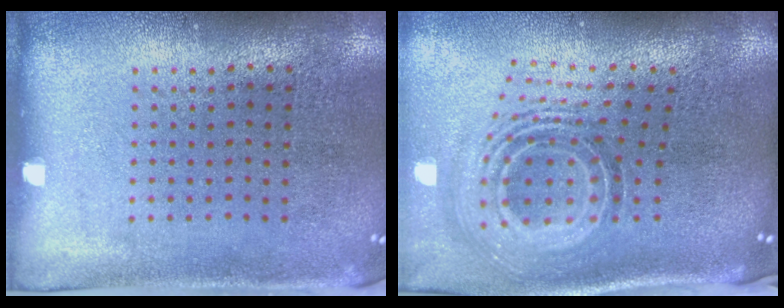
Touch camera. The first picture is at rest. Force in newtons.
{"total": 2.1, "press": 1.5, "slide": 1.5}